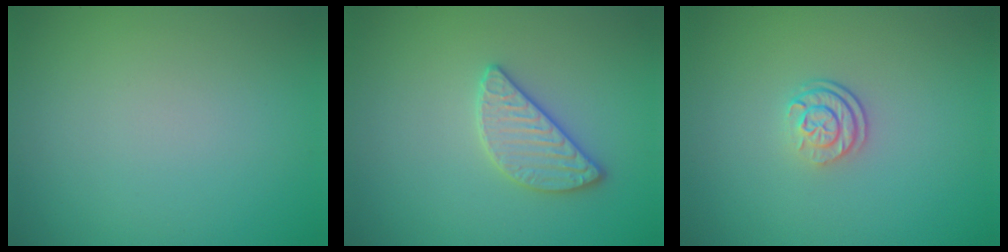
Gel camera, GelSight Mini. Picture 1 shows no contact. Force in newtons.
{"total": 2.6, "press": 2.6, "slide": 0.4}
{"total": 2.4, "press": 1.7, "slide": 1.7}